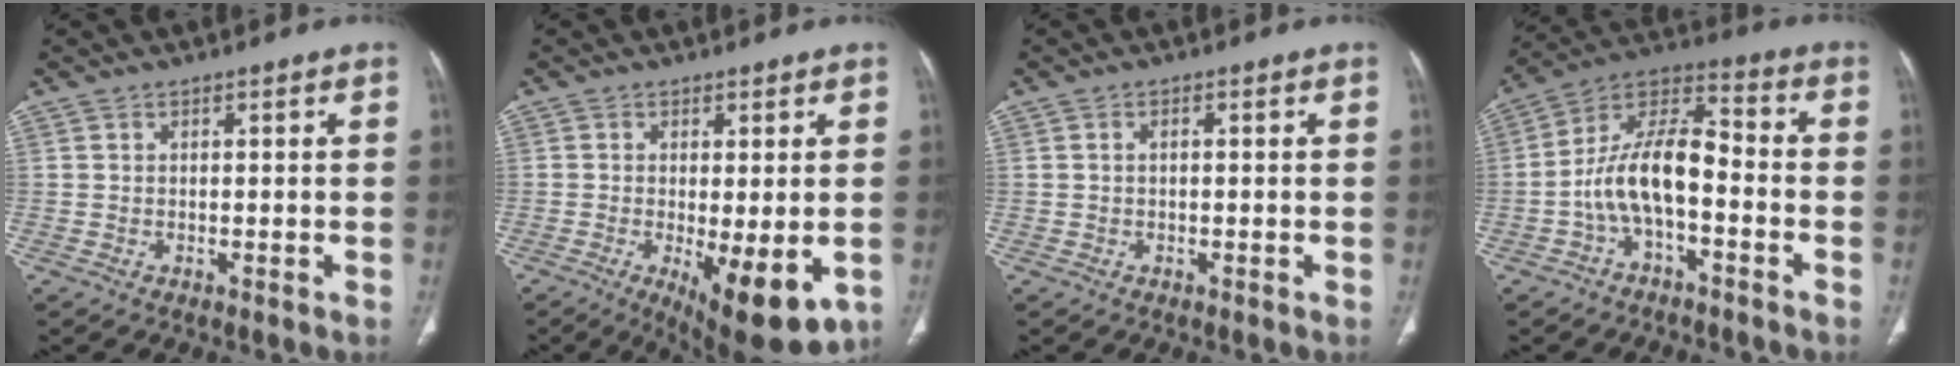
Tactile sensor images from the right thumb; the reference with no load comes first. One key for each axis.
{"total": 11.8, "fx": -3.5, "fy": 3.9, "fz": 10.6, "tx": -0.149, "ty": -0.024, "tz": -0.040}
{"total": 0.8, "fx": 0.0, "fy": 0.4, "fz": 0.6, "tx": -0.014, "ty": 0.002, "tz": -0.001}
{"total": 12.7, "fx": -3.4, "fy": 6.0, "fz": 10.6, "tx": -0.196, "ty": 0.057, "tz": -0.070}